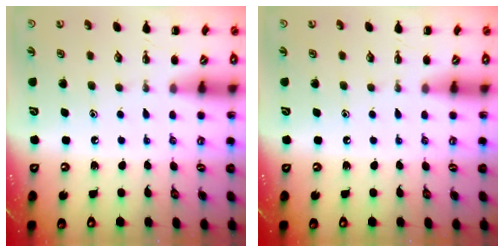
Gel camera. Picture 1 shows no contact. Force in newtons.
{"total": 0.0}